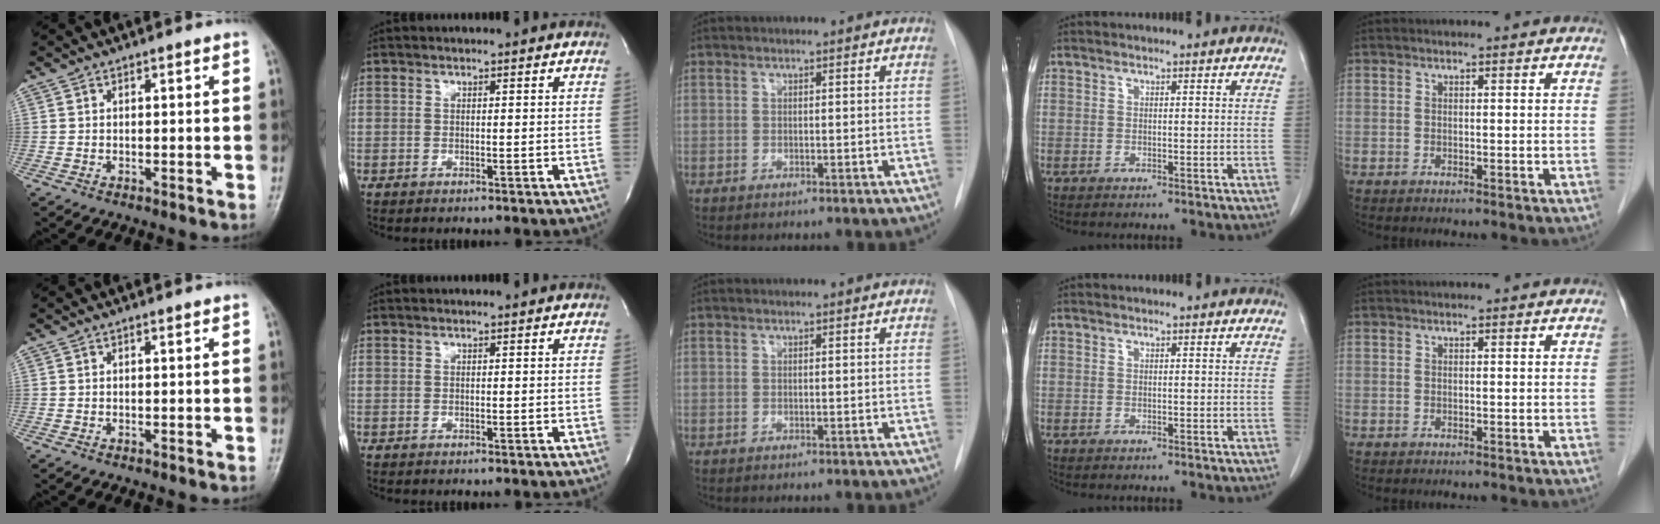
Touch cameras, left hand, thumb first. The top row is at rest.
{}